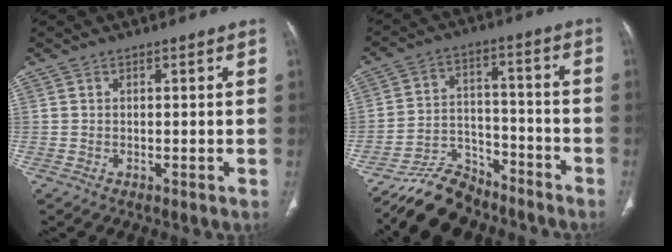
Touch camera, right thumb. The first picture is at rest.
{"total": 11.1, "force": [-9.9, 4.8, 1.5], "torque": [-0.013, 0.079, -0.176]}